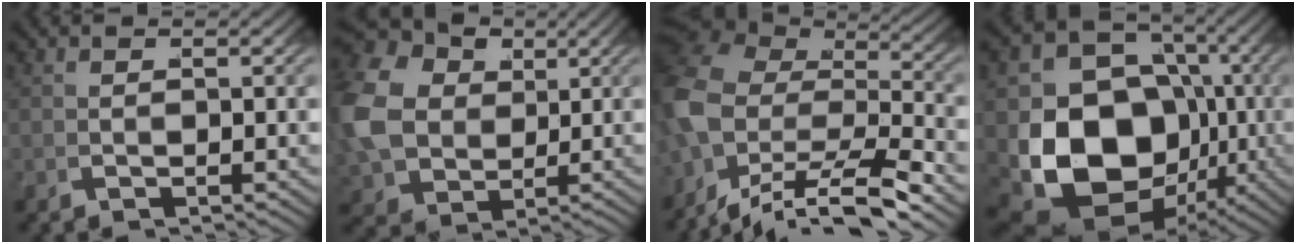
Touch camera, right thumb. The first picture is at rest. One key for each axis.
{"total": 11.4, "fx": 2.5, "fy": 9.3, "fz": 6.2, "tx": -0.163, "ty": -0.022, "tz": 0.055}
{"total": 12.0, "fx": -3.5, "fy": 8.0, "fz": 8.3, "tx": -0.187, "ty": -0.049, "tz": -0.038}
{"total": 17.4, "fx": -2.3, "fy": 13.4, "fz": 10.9, "tx": -0.225, "ty": -0.079, "tz": -0.001}